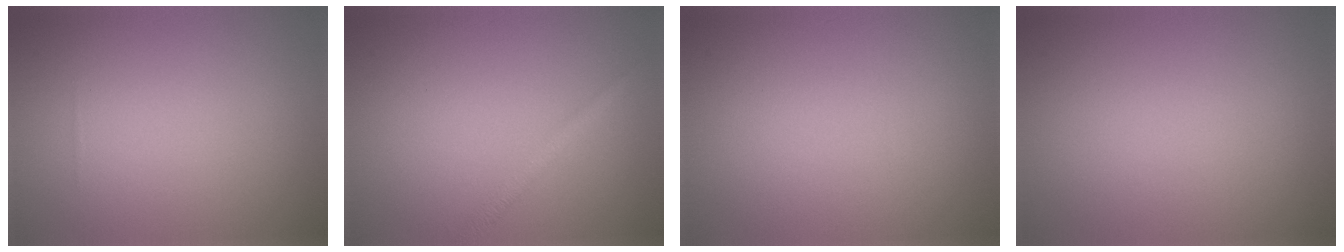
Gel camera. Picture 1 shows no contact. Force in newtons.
{"total": 1.4, "press": 1.4, "slide": 0.1}
{"total": 0.0}
{"total": 0.0}